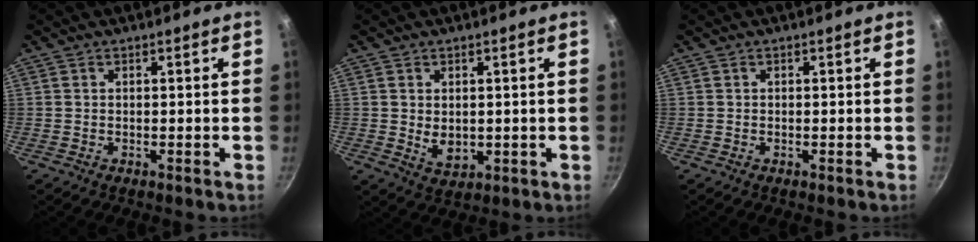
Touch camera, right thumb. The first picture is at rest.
{"total": 4.6, "force": [0.4, 3.2, 3.2], "torque": [-0.049, -0.011, 0.015]}
{"total": 0.0}